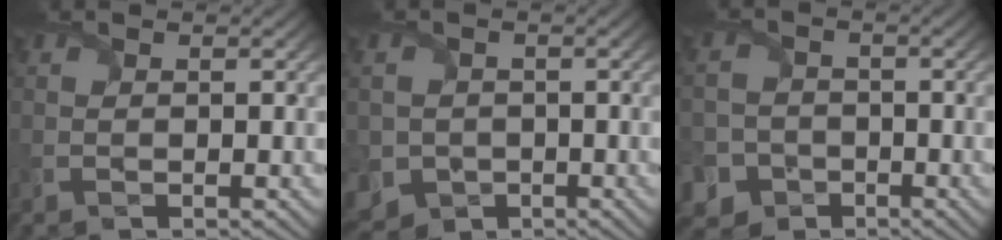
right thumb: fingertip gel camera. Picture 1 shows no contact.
{"total": 5.6, "force": [-1.8, 5.0, 1.7], "torque": [-0.054, -0.020, -0.036]}
{"total": 7.2, "force": [-3.7, 6.0, 1.2], "torque": [-0.037, -0.020, -0.090]}